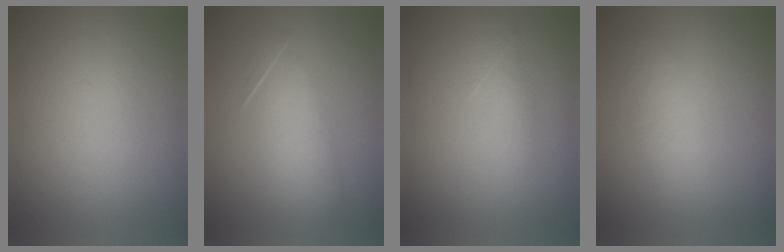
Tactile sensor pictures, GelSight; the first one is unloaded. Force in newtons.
{"total": 3.3}
{"total": 2.2}
{"total": 2.7}